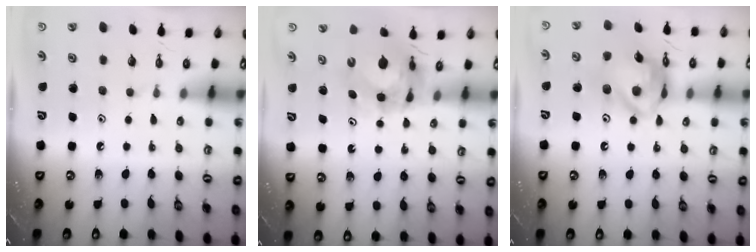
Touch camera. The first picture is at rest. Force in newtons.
{"total": 6.7, "press": 6.7, "slide": 0.7}
{"total": 13.8, "press": 13.7, "slide": 1.5}